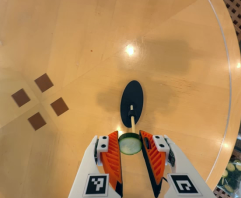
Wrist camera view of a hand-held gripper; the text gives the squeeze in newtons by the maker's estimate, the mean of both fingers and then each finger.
{"total": 7.0, "left": 6.8, "right": 7.3}